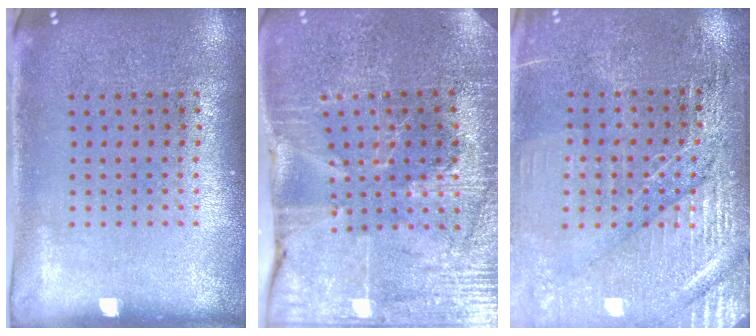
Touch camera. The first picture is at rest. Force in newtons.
{"total": 3.2, "press": 3.2, "slide": 0.2}
{"total": 3.2, "press": 3.2, "slide": 0.4}